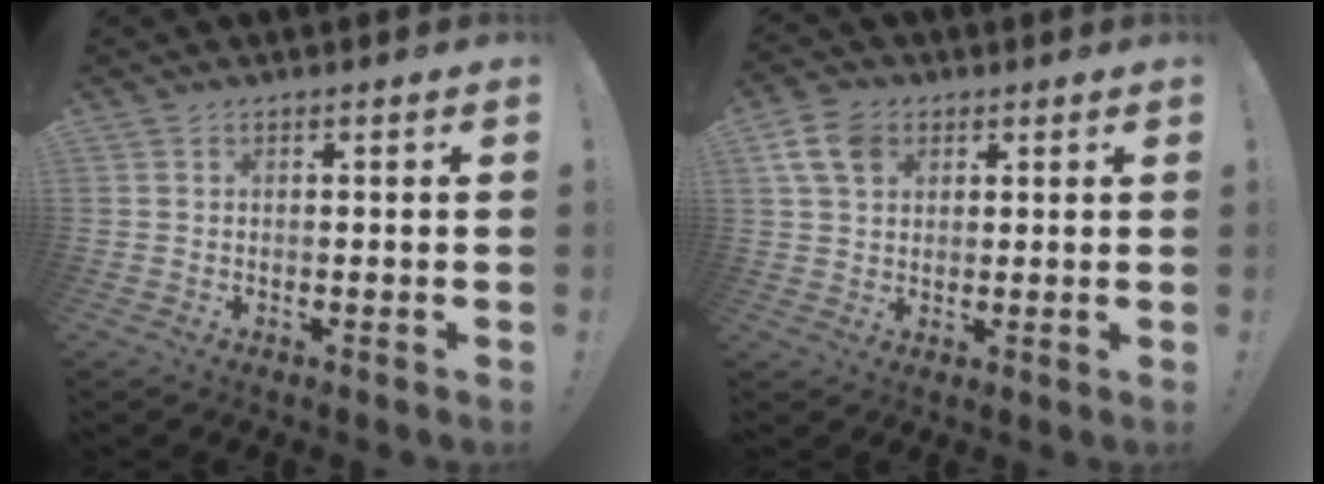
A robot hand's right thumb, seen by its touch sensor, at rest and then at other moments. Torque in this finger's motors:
{"motor_torque": [0.04, 0.12, 0.44, 0.11, 0.00]}